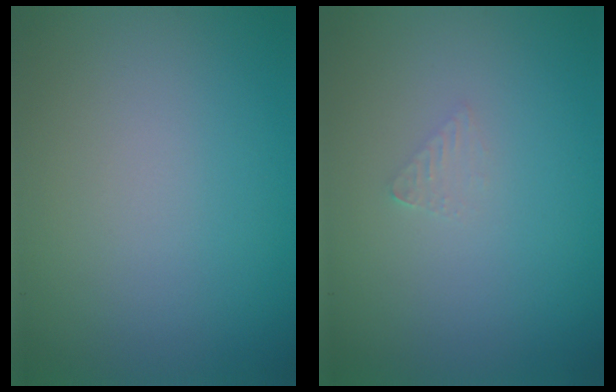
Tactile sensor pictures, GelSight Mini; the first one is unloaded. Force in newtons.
{"total": 0.8, "press": 0.8, "slide": 0.1}